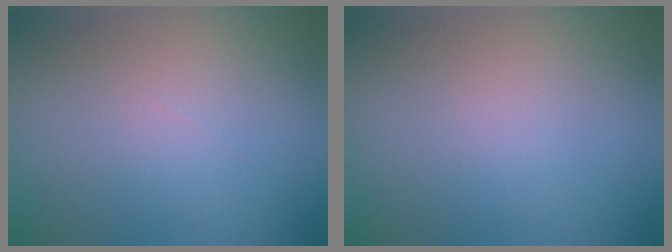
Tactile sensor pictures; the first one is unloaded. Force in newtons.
{"total": 0.0}